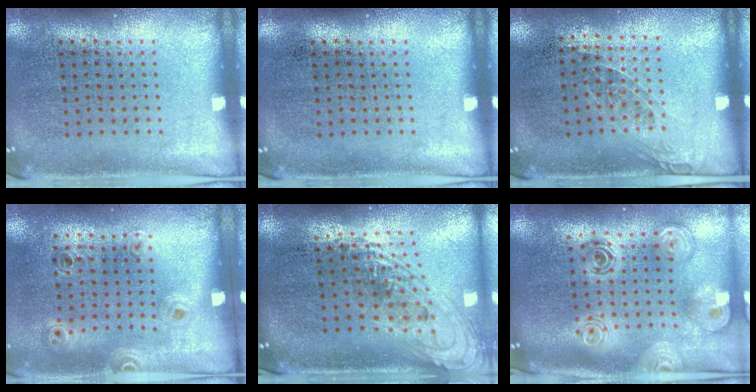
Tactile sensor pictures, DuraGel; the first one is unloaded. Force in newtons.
{"total": 0.0}
{"total": 1.0, "press": 0.7, "slide": 0.7}
{"total": 0.9, "press": 0.8, "slide": 0.3}
{"total": 1.5, "press": 1.2, "slide": 1.0}
{"total": 2.6, "press": 1.9, "slide": 1.8}